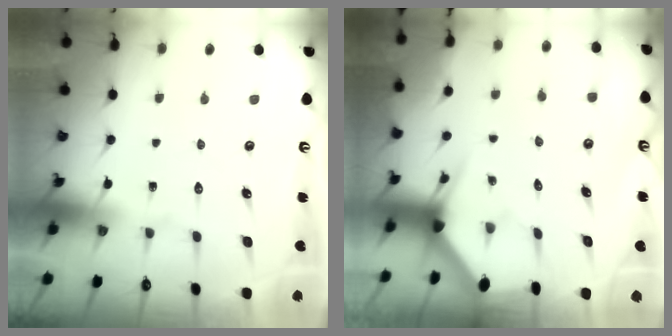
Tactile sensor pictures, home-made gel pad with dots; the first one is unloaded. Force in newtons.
{"total": 3.0, "press": 3.0, "slide": 0.0}